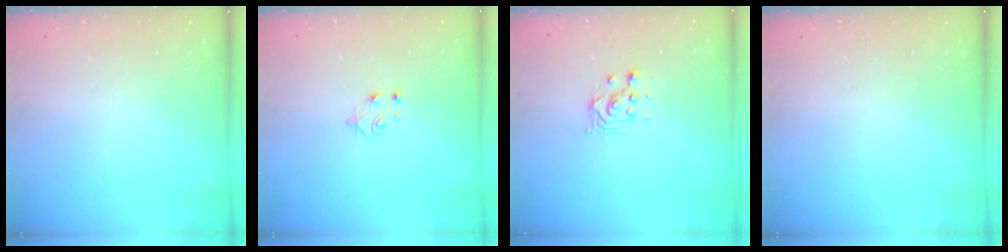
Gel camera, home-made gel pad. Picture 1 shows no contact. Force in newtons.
{"total": 4.9, "press": 4.9, "slide": 0.5}
{"total": 4.4, "press": 4.4, "slide": 0.2}
{"total": 0.0}